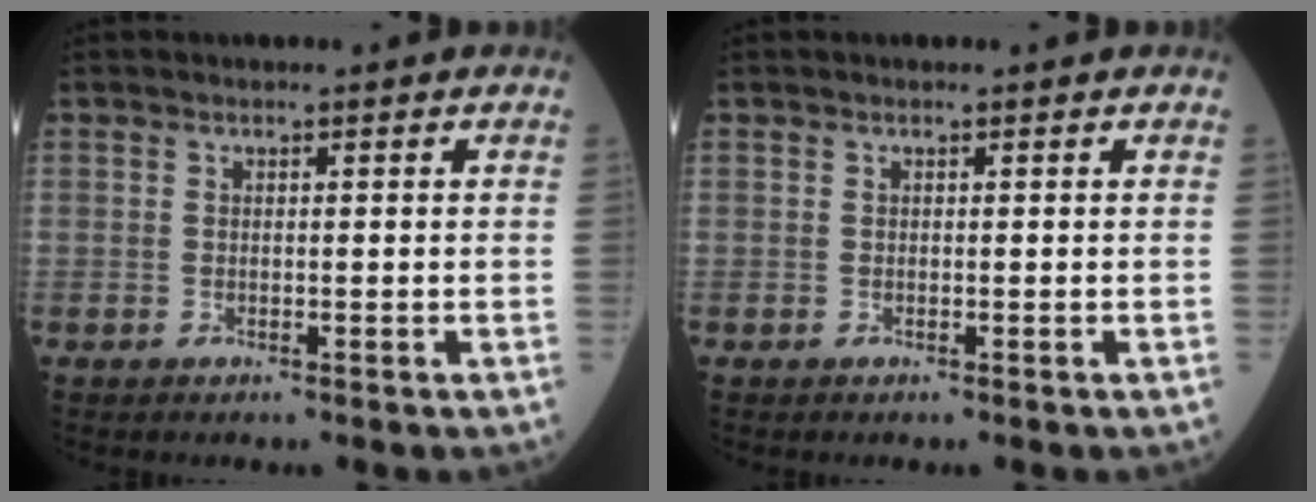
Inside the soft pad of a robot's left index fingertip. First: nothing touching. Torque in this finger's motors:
{"motor_torque": [0.00, 0.00, 0.00, 0.00]}